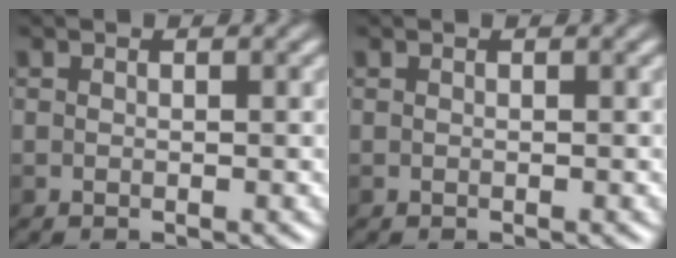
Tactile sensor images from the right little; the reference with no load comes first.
{"total": 0.0}